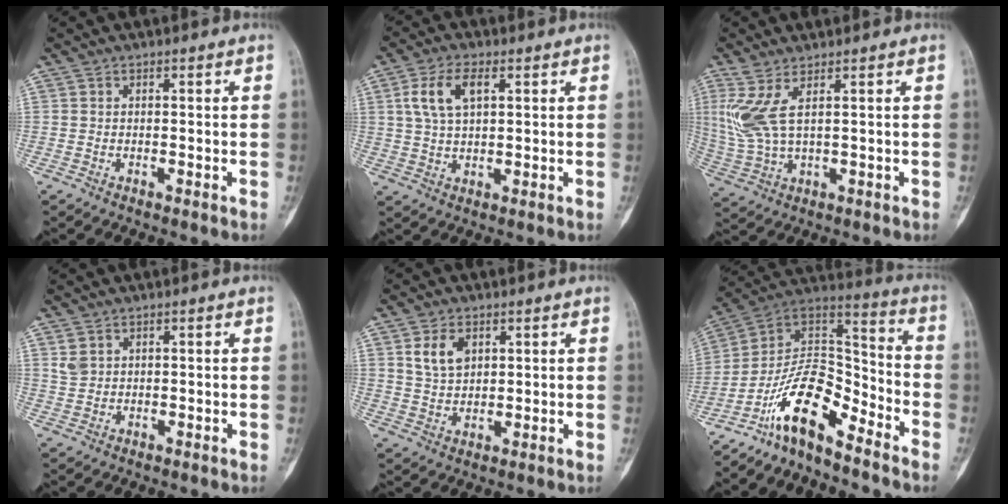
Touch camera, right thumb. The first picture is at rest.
{"total": 7.6, "force": [2.6, 3.8, 6.1], "torque": [-0.121, 0.004, 0.050]}
{"total": 7.5, "force": [2.6, 2.2, 6.7], "torque": [-0.180, -0.010, 0.066]}
{"total": 2.1, "force": [0.9, 1.6, 1.1], "torque": [-0.020, 0.003, 0.024]}
{"total": 5.9, "force": [2.4, 3.9, 3.7], "torque": [-0.055, -0.012, 0.050]}
{"total": 14.3, "force": [-9.8, 5.3, 8.9], "torque": [-0.140, 0.104, -0.185]}